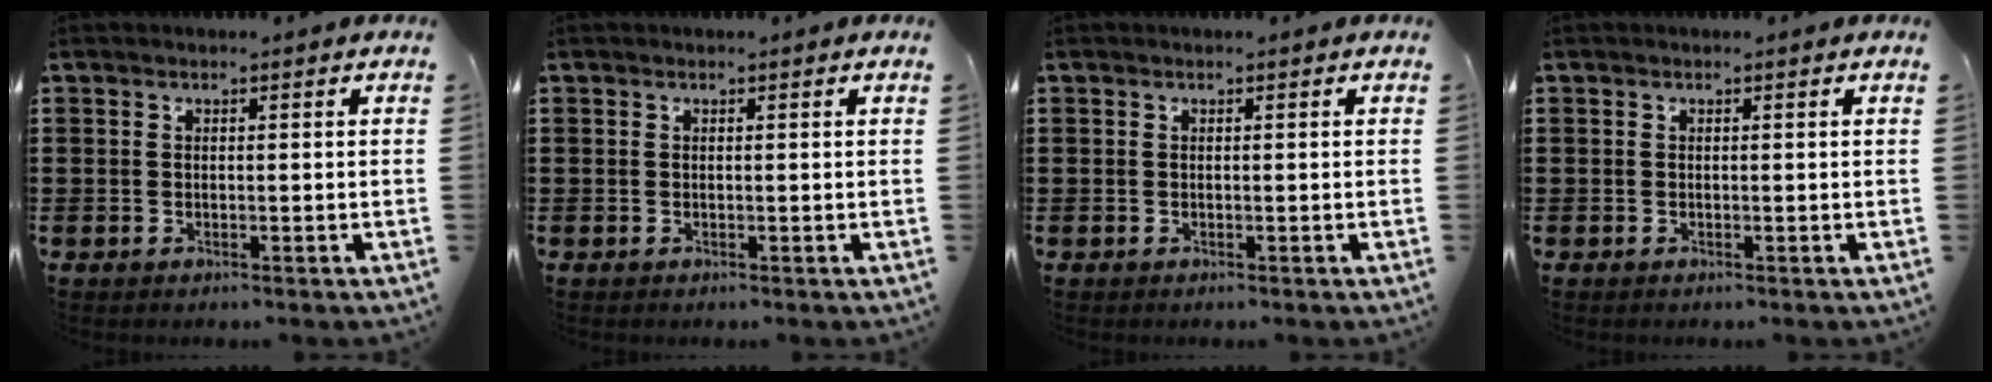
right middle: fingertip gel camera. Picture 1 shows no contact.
{"total": 0.0}
{"total": 0.0}
{"total": 0.0}